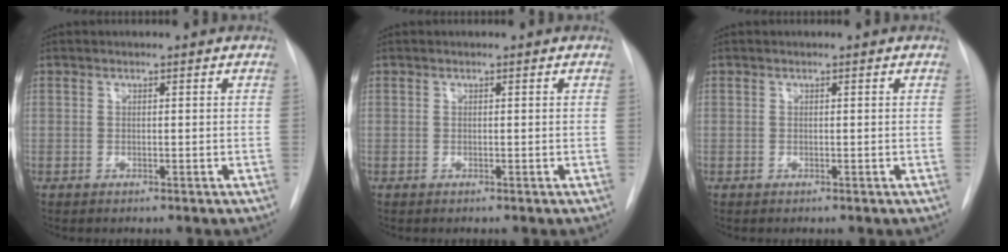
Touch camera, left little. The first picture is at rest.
{"total": 0.0}
{"total": 0.0}